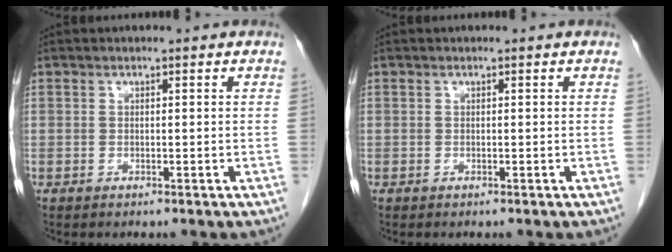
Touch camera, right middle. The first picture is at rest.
{"total": 0.0}